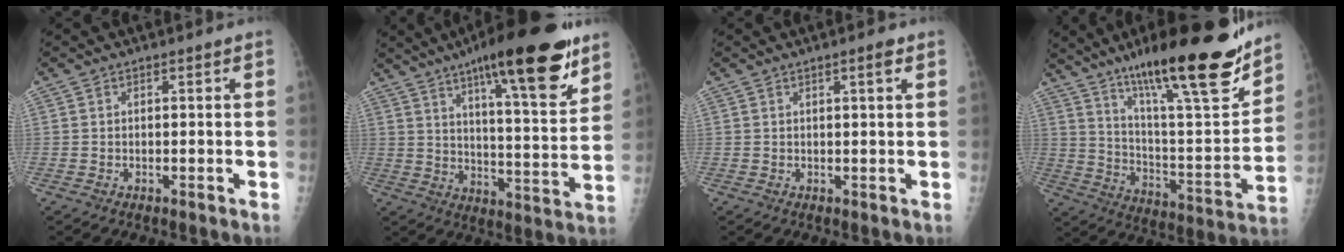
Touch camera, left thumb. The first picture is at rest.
{"total": 22.9, "force": [14.2, 5.2, 17.2], "torque": [-0.233, -0.058, 0.214]}
{"total": 1.8, "force": [1.0, 0.2, 1.5], "torque": [-0.025, -0.003, 0.013]}
{"total": 26.7, "force": [18.3, 4.9, 18.8], "torque": [-0.272, -0.074, 0.300]}